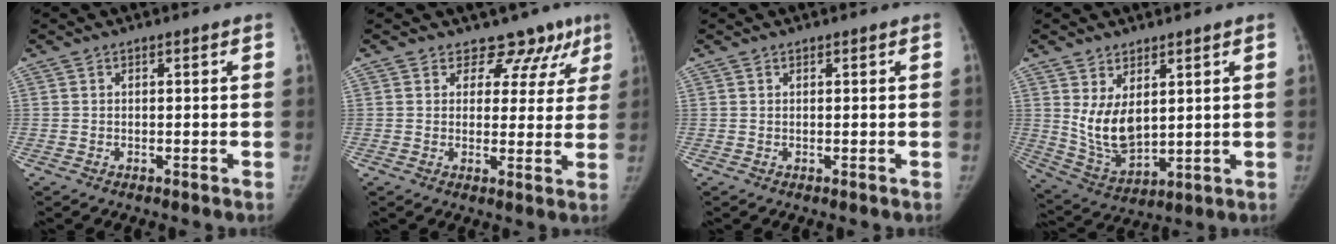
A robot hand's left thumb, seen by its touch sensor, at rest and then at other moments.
{"total": 8.8, "force": [6.6, 5.7, 1.5], "torque": [0.034, -0.027, 0.063]}
{"total": 0.0}
{"total": 9.8, "force": [2.8, 5.7, 7.5], "torque": [-0.123, -0.029, 0.075]}